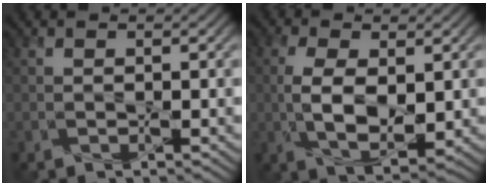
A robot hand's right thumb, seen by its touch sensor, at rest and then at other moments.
{"total": 6.3, "force": [-0.2, 3.3, 5.4], "torque": [-0.120, -0.005, -0.003]}